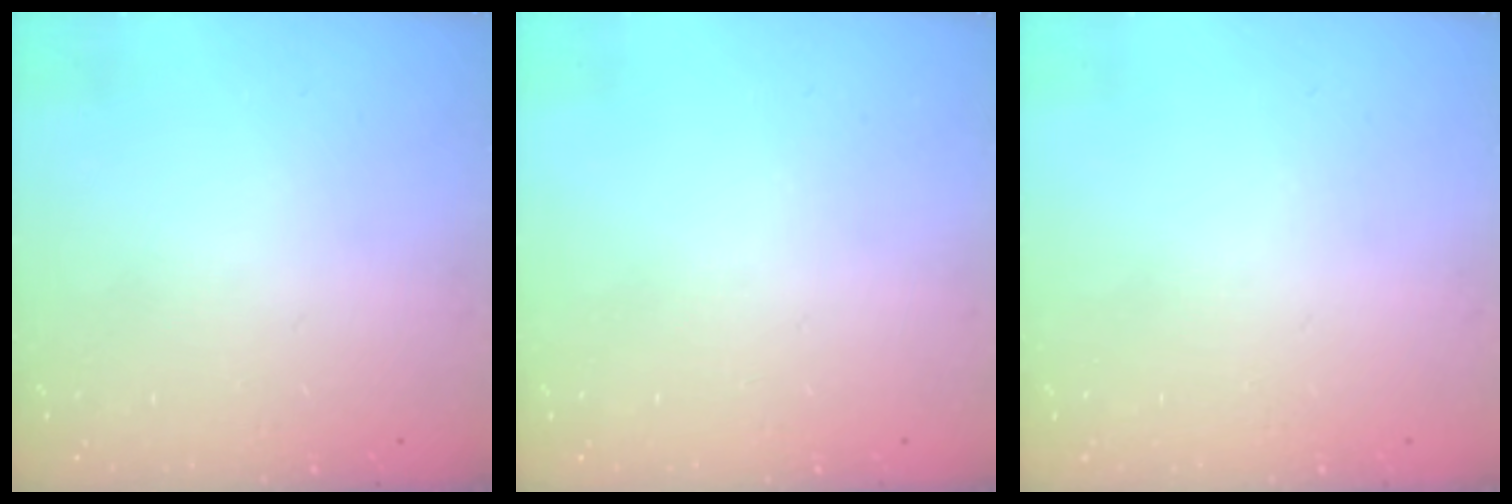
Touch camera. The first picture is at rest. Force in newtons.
{"total": 0.0}
{"total": 0.0}